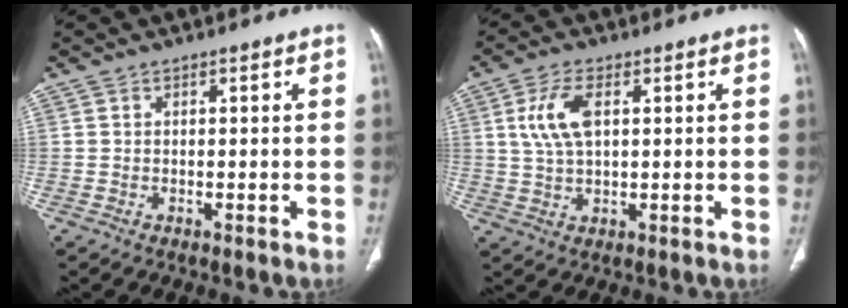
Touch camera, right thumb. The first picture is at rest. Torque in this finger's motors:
{"motor_torque": [-0.33, 0.69, 0.35, -0.26, 0.07]}